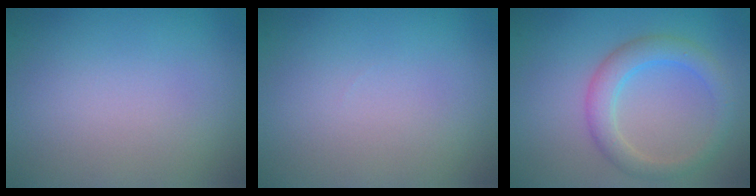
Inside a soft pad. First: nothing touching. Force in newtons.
{"total": 0.0}
{"total": 3.4, "press": 3.4, "slide": 0.1}